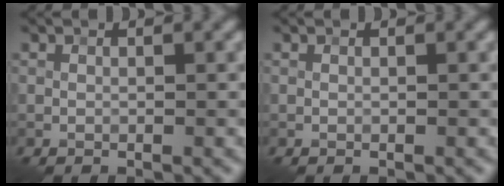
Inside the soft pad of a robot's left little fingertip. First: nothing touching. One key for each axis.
{"total": 0.0}